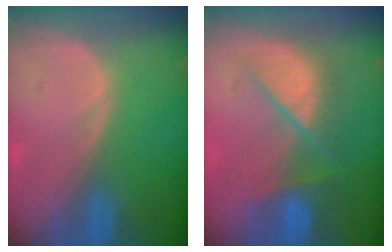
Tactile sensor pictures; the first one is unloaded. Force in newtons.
{"total": 7.3, "press": 7.2, "slide": 0.7}